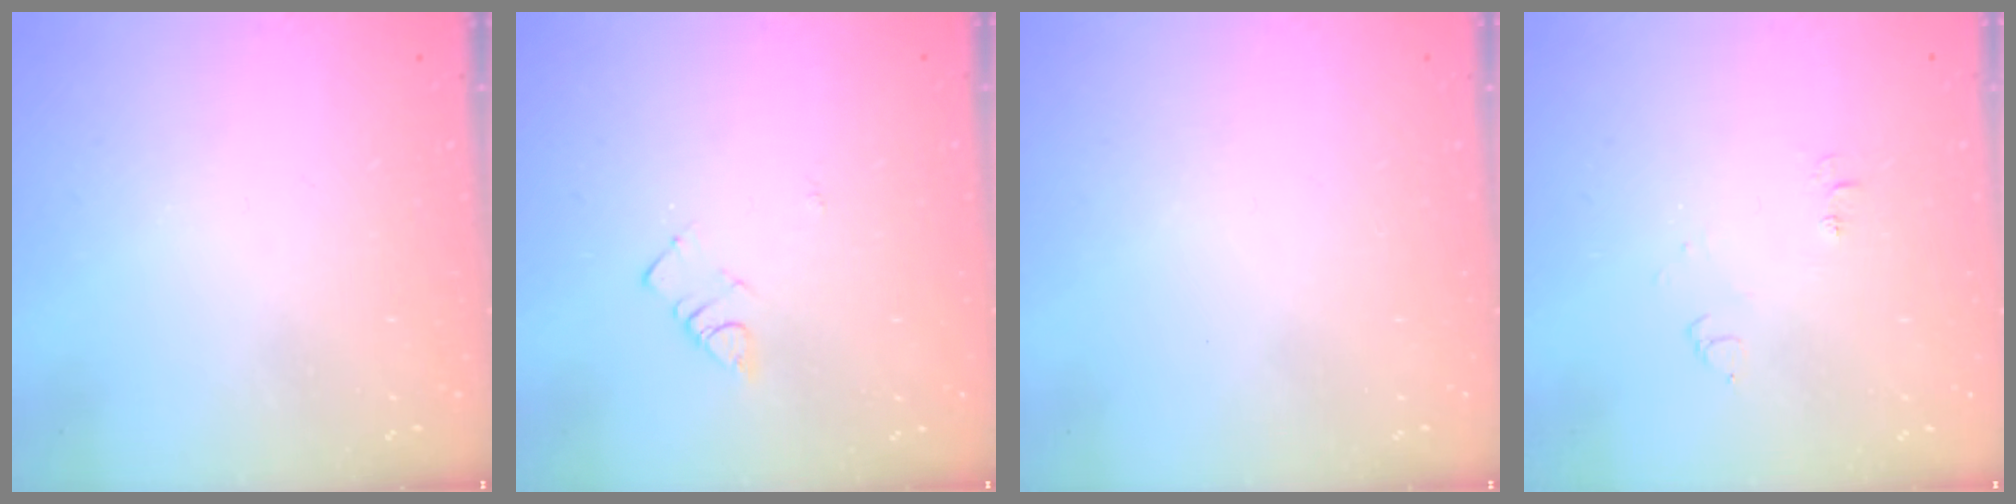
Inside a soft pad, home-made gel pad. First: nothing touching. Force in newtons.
{"total": 2.8, "press": 2.7, "slide": 0.4}
{"total": 1.6, "press": 1.6, "slide": 0.1}
{"total": 5.1, "press": 5.0, "slide": 0.6}